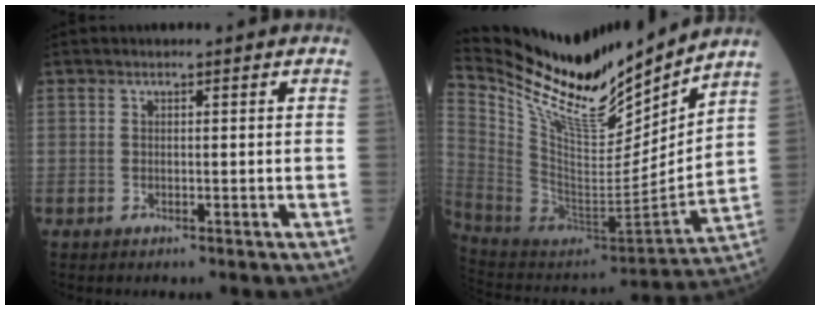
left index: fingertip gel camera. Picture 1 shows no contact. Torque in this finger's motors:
{"motor_torque": [1.12, -1.01, 0.39, 0.12]}